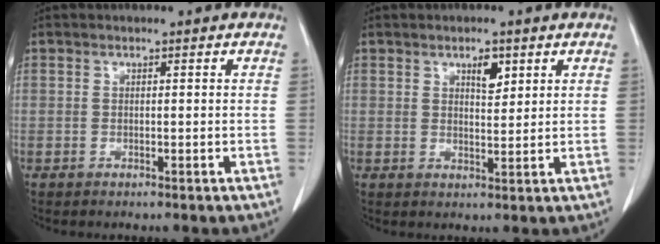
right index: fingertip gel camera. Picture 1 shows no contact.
{"total": 3.1, "force": [1.7, 1.2, 2.3], "torque": [-0.037, -0.003, 0.030]}